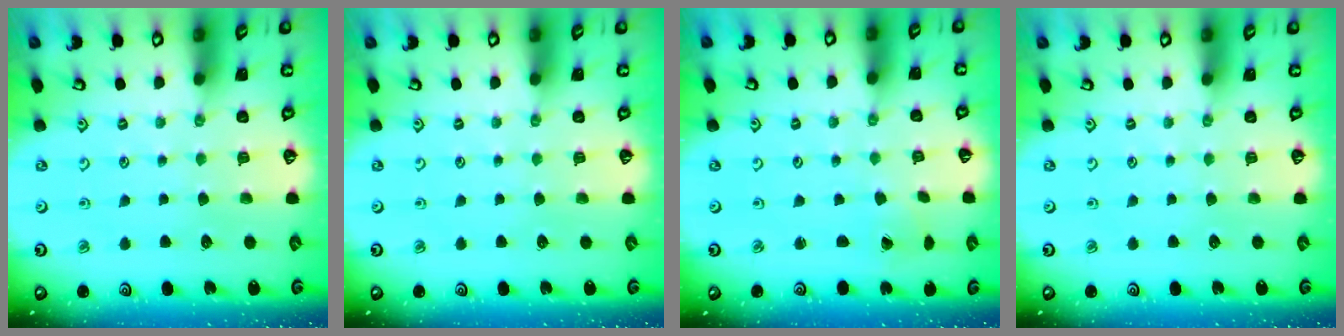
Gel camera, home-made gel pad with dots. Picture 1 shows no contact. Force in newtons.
{"total": 0.0}
{"total": 0.6, "press": 0.3, "slide": 0.5}
{"total": 0.0}